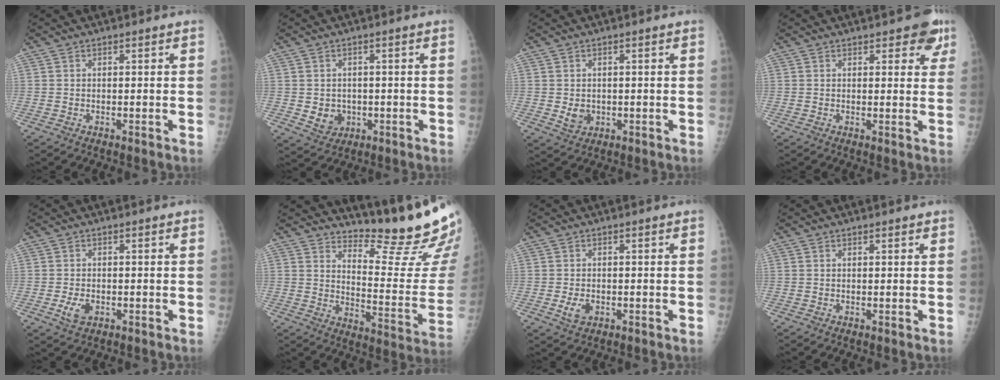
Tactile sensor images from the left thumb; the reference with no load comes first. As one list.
[{"total": 4.3, "force": [-0.5, 3.7, 2.0], "torque": [-0.014, 0.000, 0.004]}, {"total": 2.8, "force": [0.0, 2.3, 1.6], "torque": [-0.020, -0.004, 0.009]}, {"total": 5.2, "force": [3.3, 2.4, 3.3], "torque": [-0.005, -0.011, 0.035]}, {"total": 3.0, "force": [-0.9, 1.9, 2.2], "torque": [-0.042, -0.002, -0.012]}, {"total": 18.1, "force": [15.8, 2.2, 8.5], "torque": [-0.094, -0.176, 0.213]}, {"total": 2.7, "force": [-0.7, 1.8, 1.9], "torque": [-0.035, -0.002, -0.008]}, {"total": 0.9, "force": [0.7, 0.2, 0.6], "torque": [-0.005, -0.001, 0.009]}]